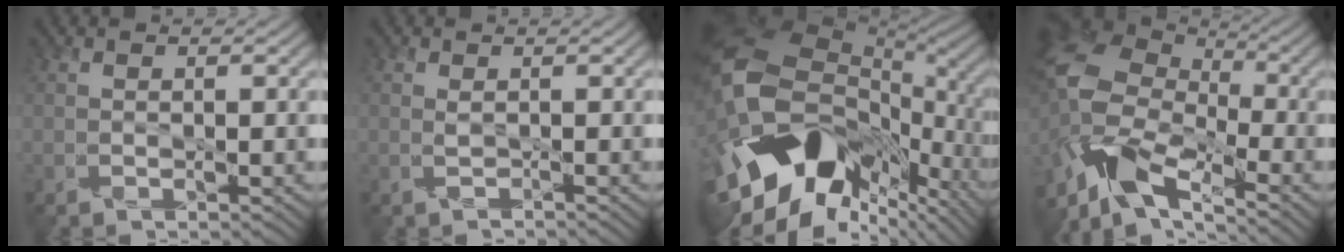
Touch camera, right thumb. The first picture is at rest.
{"total": 0.0}
{"total": 19.1, "force": [-4.8, 13.2, 13.0], "torque": [-0.272, -0.026, -0.081]}
{"total": 12.9, "force": [-7.3, 6.5, 8.4], "torque": [-0.176, -0.007, -0.159]}